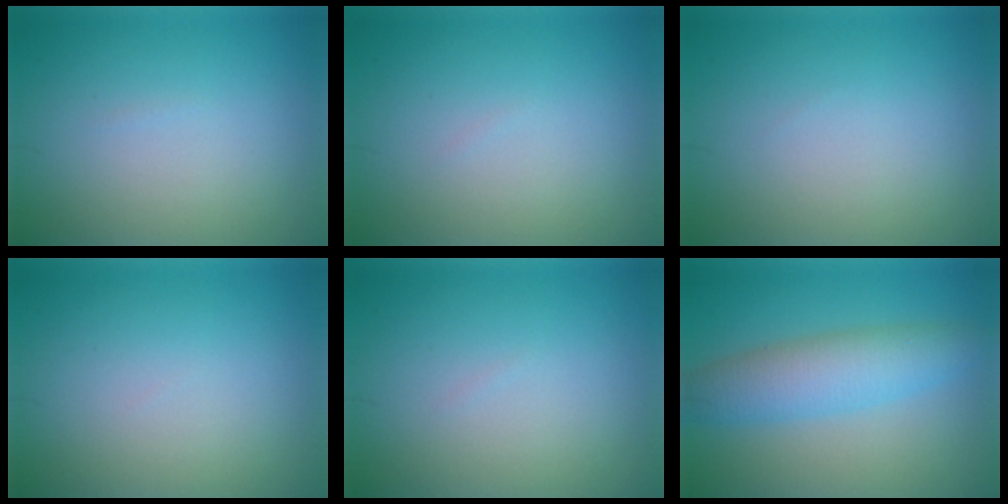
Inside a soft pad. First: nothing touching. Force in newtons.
{"total": 0.0}
{"total": 0.0}
{"total": 0.0}
{"total": 0.0}
{"total": 5.2, "press": 5.2, "slide": 0.2}